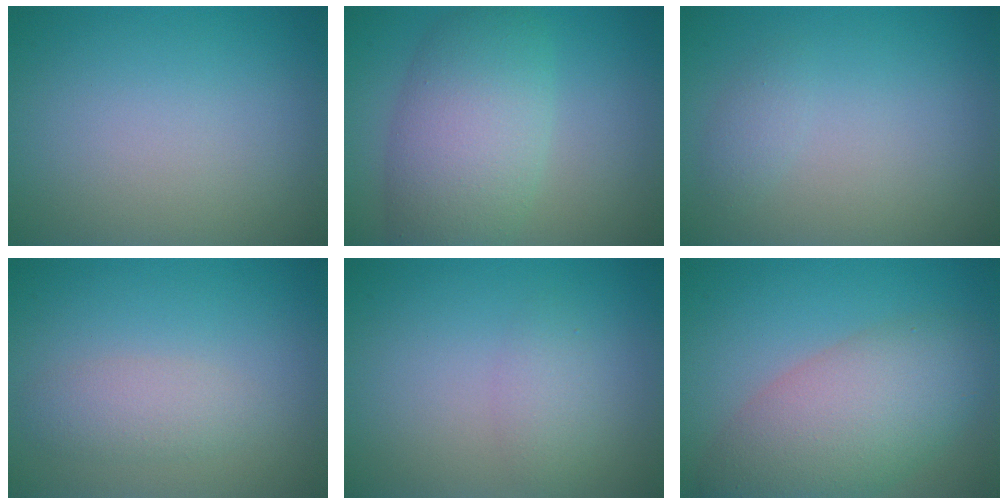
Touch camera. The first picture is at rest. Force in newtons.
{"total": 7.3, "press": 7.3, "slide": 0.3}
{"total": 1.1, "press": 1.1, "slide": 0.1}
{"total": 2.1, "press": 2.1, "slide": 0.1}
{"total": 1.6, "press": 1.5, "slide": 0.2}
{"total": 7.8, "press": 7.7, "slide": 0.5}